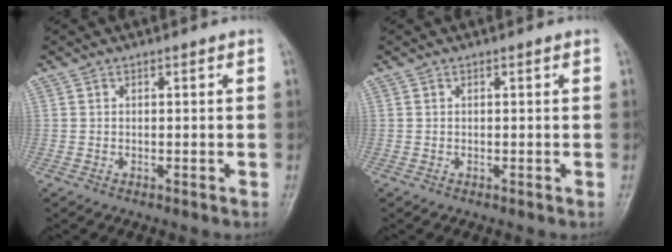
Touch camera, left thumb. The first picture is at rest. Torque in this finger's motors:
{"motor_torque": [0.00, 0.00, -0.06, 0.05, 0.00]}